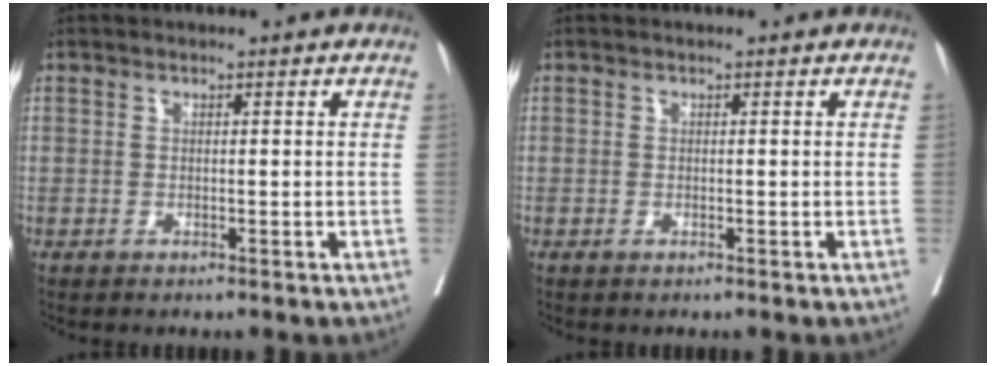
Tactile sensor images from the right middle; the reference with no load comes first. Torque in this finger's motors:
{"motor_torque": [0.01, -0.01, 0.03, 0.00]}